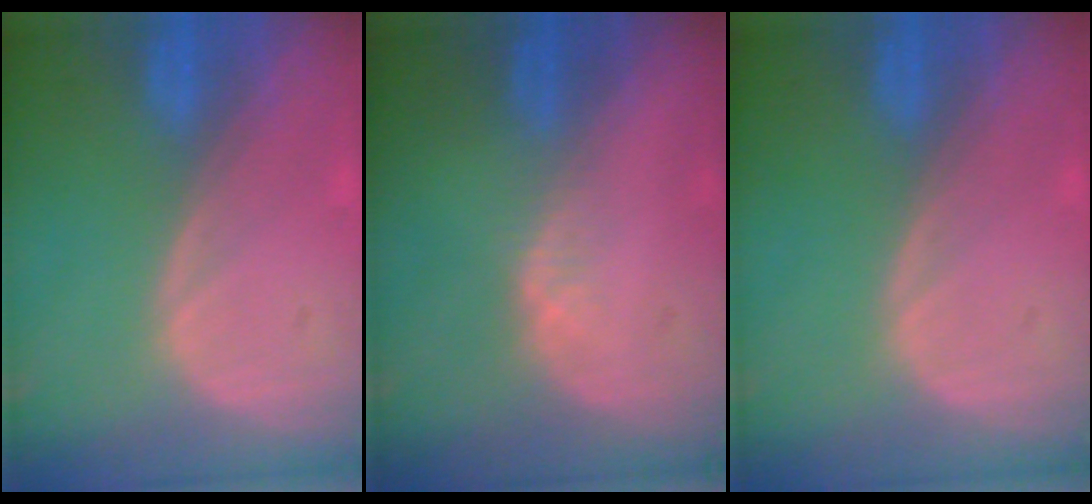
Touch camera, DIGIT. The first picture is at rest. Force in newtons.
{"total": 1.4, "press": 1.2, "slide": 0.7}
{"total": 0.0}